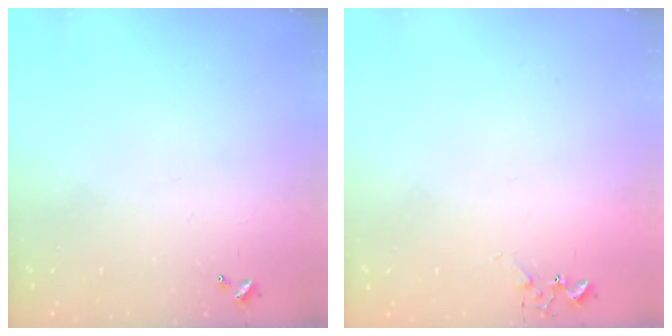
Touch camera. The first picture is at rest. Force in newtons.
{"total": 5.2, "press": 5.2, "slide": 0.6}